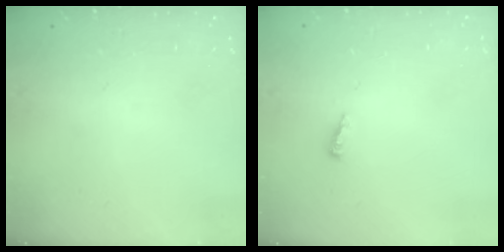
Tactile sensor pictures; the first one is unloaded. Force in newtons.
{"total": 2.5, "press": 2.5, "slide": 0.2}